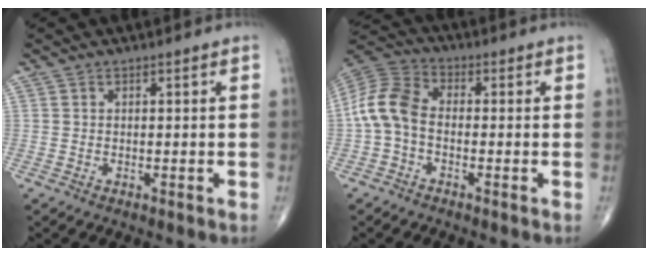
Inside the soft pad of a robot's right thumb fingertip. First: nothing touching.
{"total": 9.2, "force": [-1.3, 5.9, 6.9], "torque": [-0.142, 0.028, -0.041]}